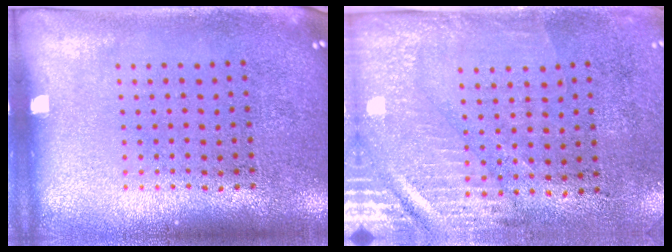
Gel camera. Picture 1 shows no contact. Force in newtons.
{"total": 3.0, "press": 2.5, "slide": 1.6}